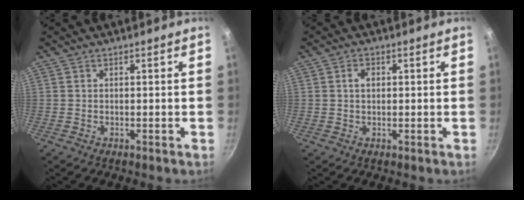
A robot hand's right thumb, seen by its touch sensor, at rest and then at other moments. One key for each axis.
{"total": 2.0, "fx": 0.3, "fy": 1.4, "fz": 1.4, "tx": -0.016, "ty": 0.005, "tz": 0.005}